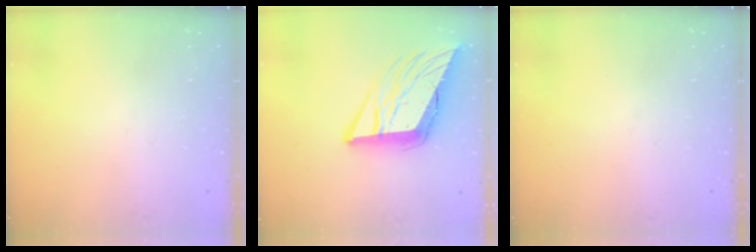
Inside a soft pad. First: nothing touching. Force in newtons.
{"total": 15.3, "press": 15.1, "slide": 2.7}
{"total": 0.0}